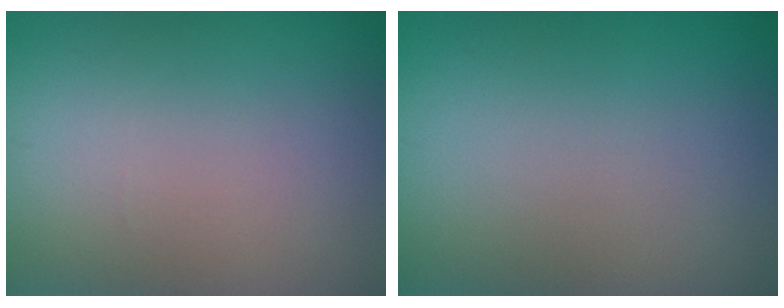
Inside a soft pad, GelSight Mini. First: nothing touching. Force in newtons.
{"total": 0.0}